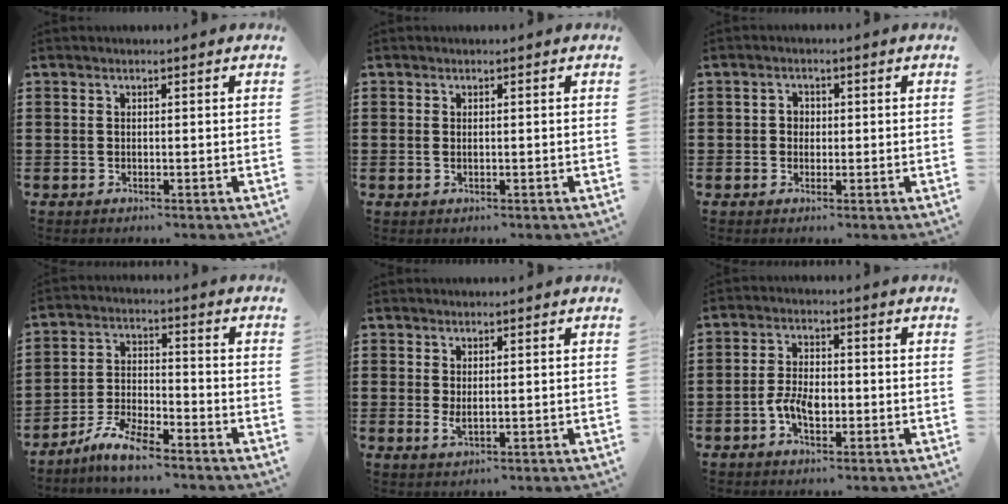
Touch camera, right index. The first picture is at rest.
{"total": 0.6, "force": [0.0, 0.3, 0.5], "torque": [-0.012, 0.001, 0.000]}
{"total": 1.5, "force": [-0.1, 1.4, 0.6], "torque": [-0.015, 0.007, -0.004]}
{"total": 6.2, "force": [-5.4, 1.1, 2.8], "torque": [-0.065, 0.001, -0.106]}
{"total": 1.7, "force": [0.5, 0.6, 1.5], "torque": [-0.029, 0.001, 0.010]}
{"total": 4.6, "force": [-1.4, 2.5, 3.6], "torque": [-0.085, 0.000, -0.030]}